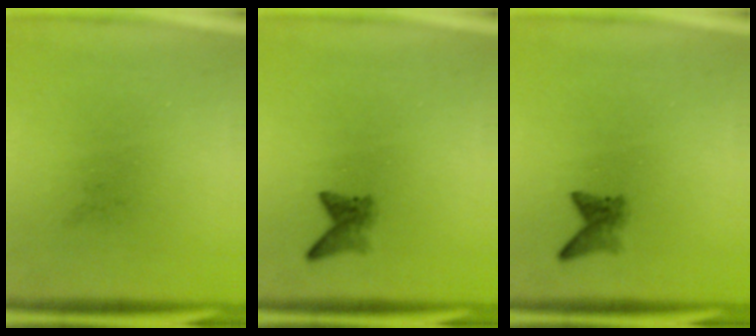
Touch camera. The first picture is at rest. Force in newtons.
{"total": 1.9}
{"total": 1.9}